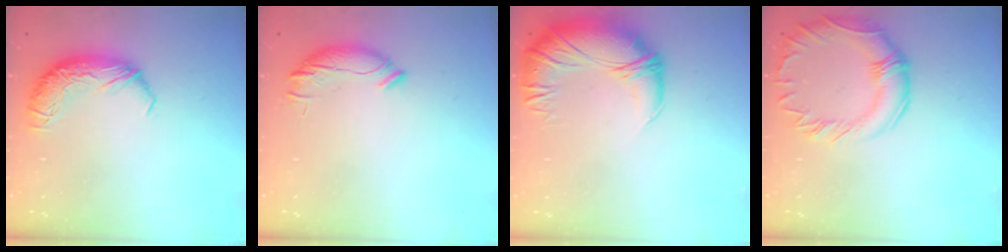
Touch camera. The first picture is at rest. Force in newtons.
{"total": 5.1, "press": 5.0, "slide": 0.5}
{"total": 3.2, "press": 1.6, "slide": 2.8}
{"total": 6.6, "press": 6.4, "slide": 1.7}